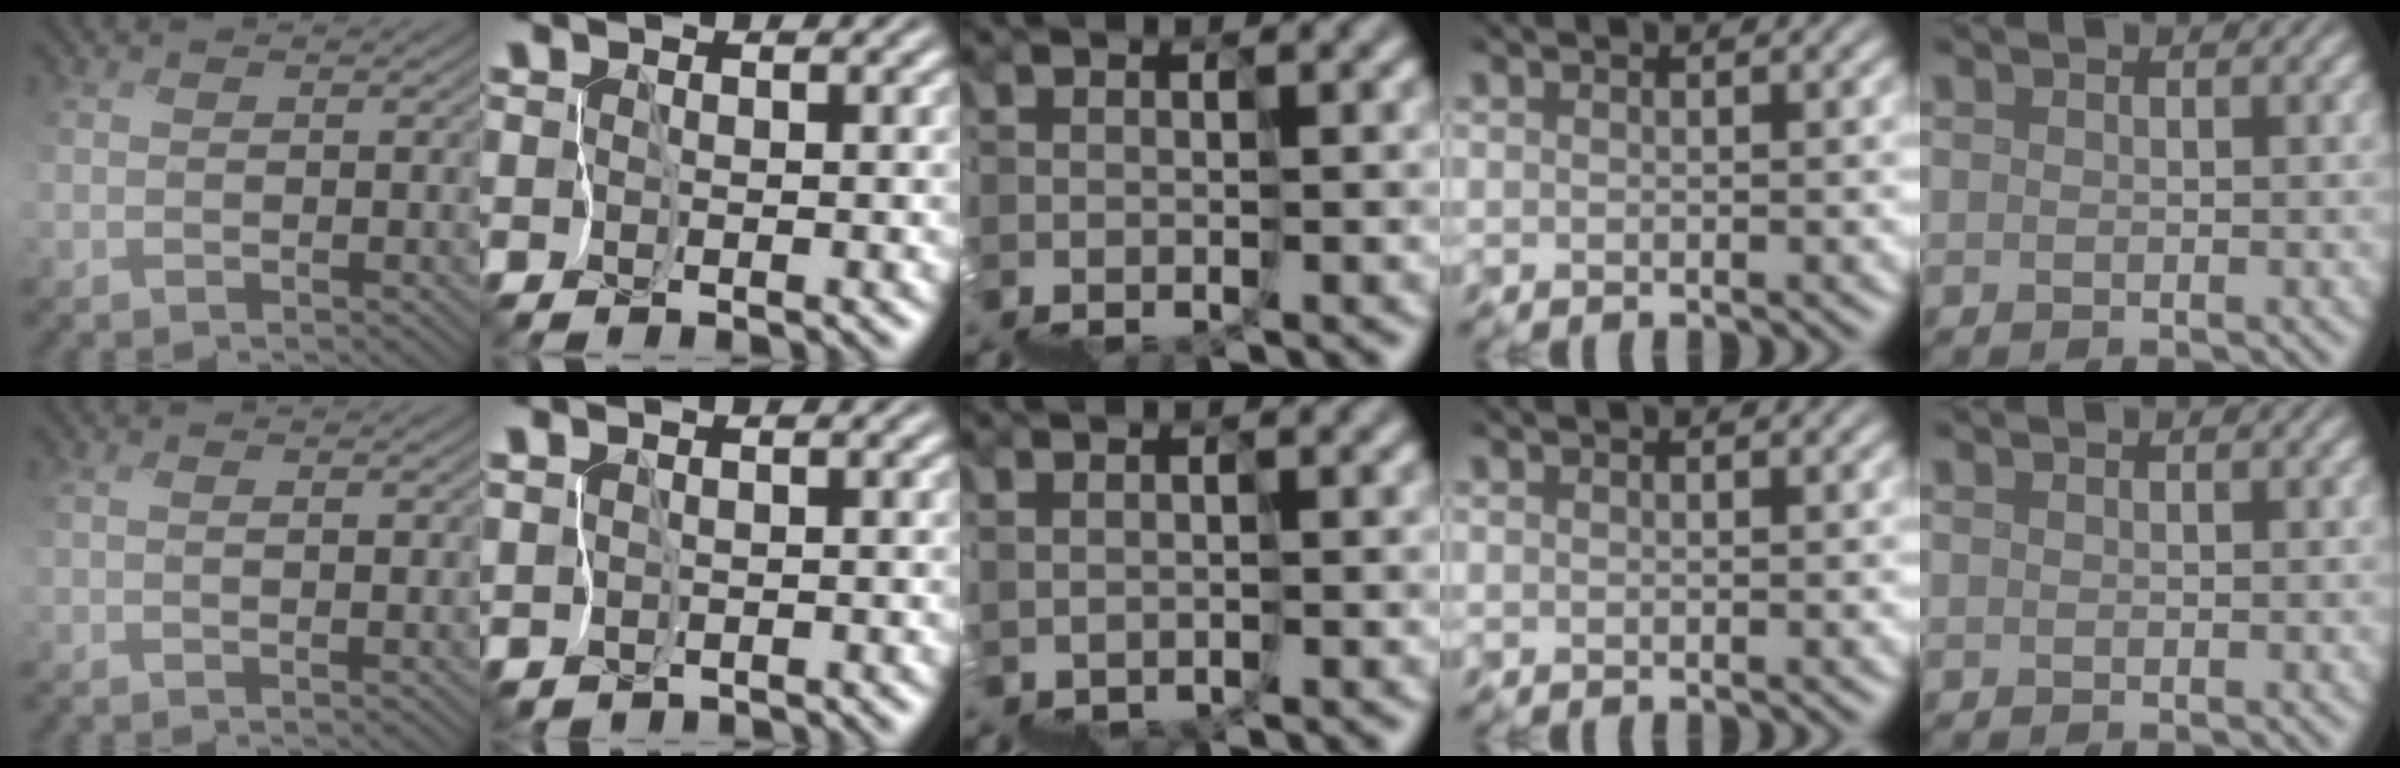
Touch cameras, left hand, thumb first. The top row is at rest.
{"thumb": {"total": 1.3, "force": [0.1, 0.2, 1.2], "torque": [-0.030, 0.004, 0.000]}, "middle": {"total": 0.9, "force": [-0.2, 0.6, 0.7], "torque": [-0.015, -0.003, 0.000]}}